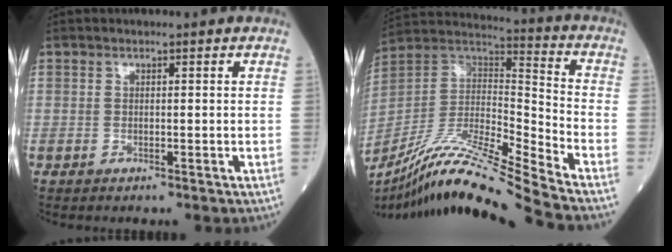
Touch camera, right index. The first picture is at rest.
{"total": 20.0, "force": [-17.0, -1.9, 10.5], "torque": [-0.215, -0.007, -0.314]}